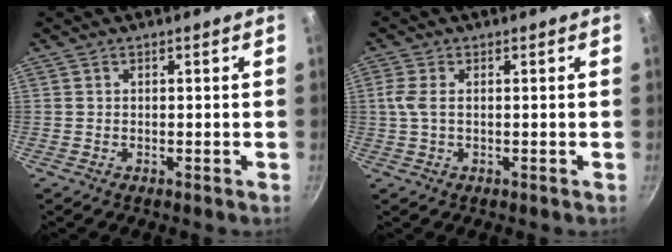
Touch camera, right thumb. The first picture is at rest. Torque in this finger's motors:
{"motor_torque": [0.00, -0.01, 0.59, 0.05, 0.08]}